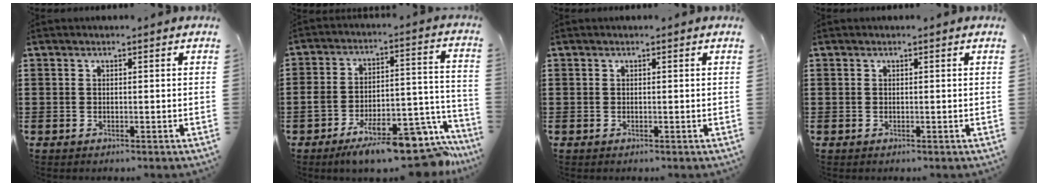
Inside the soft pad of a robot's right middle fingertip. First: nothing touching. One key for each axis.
{"total": 13.9, "fx": -11.2, "fy": 3.4, "fz": 7.5, "tx": -0.099, "ty": 0.053, "tz": -0.194}
{"total": 0.0}
{"total": 0.0}